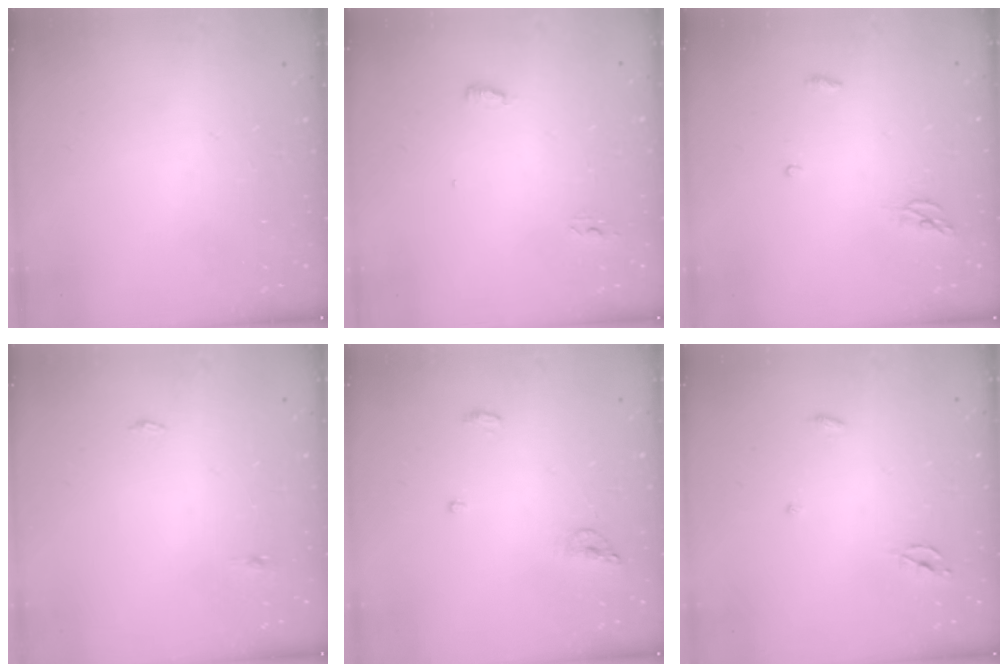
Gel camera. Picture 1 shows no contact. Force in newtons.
{"total": 4.2, "press": 4.0, "slide": 1.3}
{"total": 3.5, "press": 3.5, "slide": 0.2}
{"total": 7.6, "press": 3.3, "slide": 6.8}
{"total": 5.9, "press": 5.6, "slide": 1.7}
{"total": 2.3, "press": 2.3, "slide": 0.1}